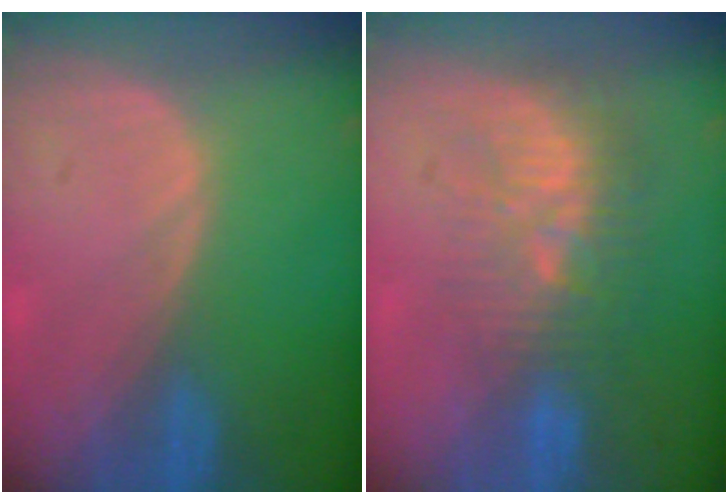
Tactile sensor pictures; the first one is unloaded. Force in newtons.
{"total": 9.6, "press": 8.6, "slide": 4.2}